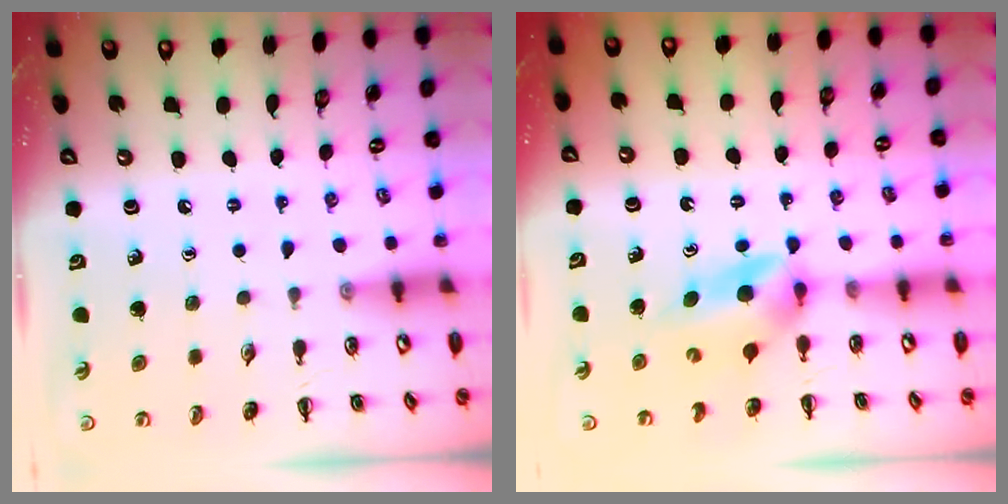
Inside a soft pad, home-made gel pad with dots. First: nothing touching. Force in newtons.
{"total": 5.2, "press": 5.2, "slide": 0.5}